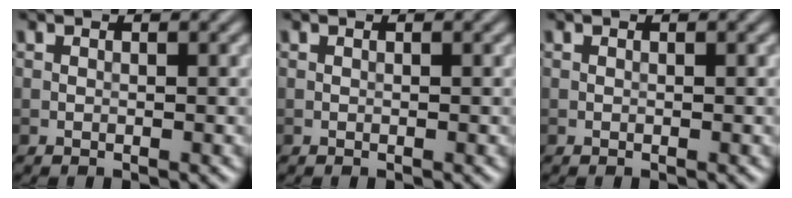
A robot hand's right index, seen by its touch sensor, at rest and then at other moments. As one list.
[{"total": 0.0}, {"total": 0.0}]